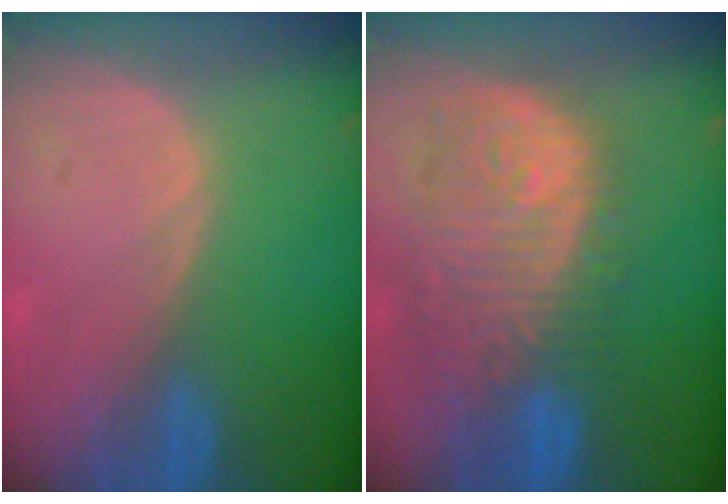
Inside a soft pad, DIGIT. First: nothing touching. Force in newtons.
{"total": 12.1, "press": 10.8, "slide": 5.5}